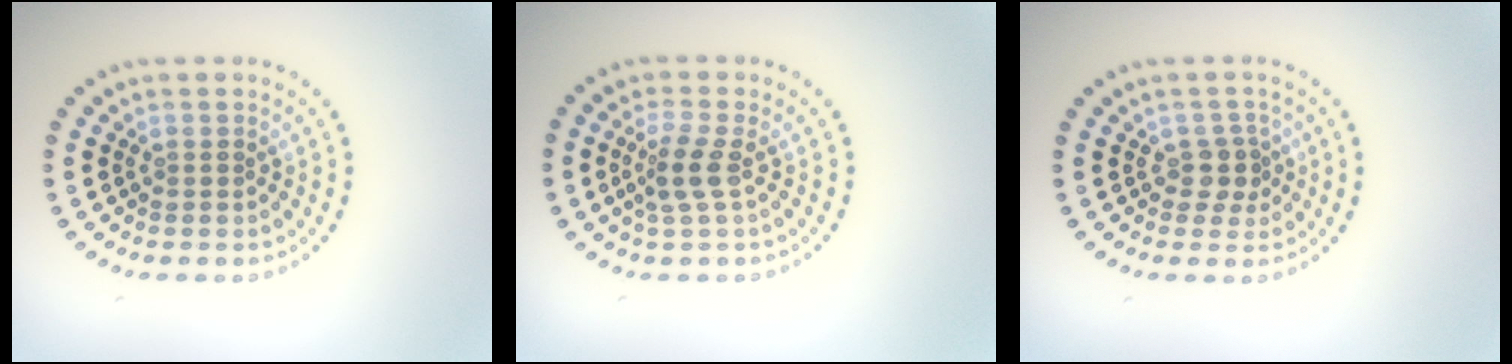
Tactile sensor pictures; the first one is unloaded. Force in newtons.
{"total": 2.3, "press": 2.0, "slide": 1.1}
{"total": 1.8, "press": 1.5, "slide": 1.0}